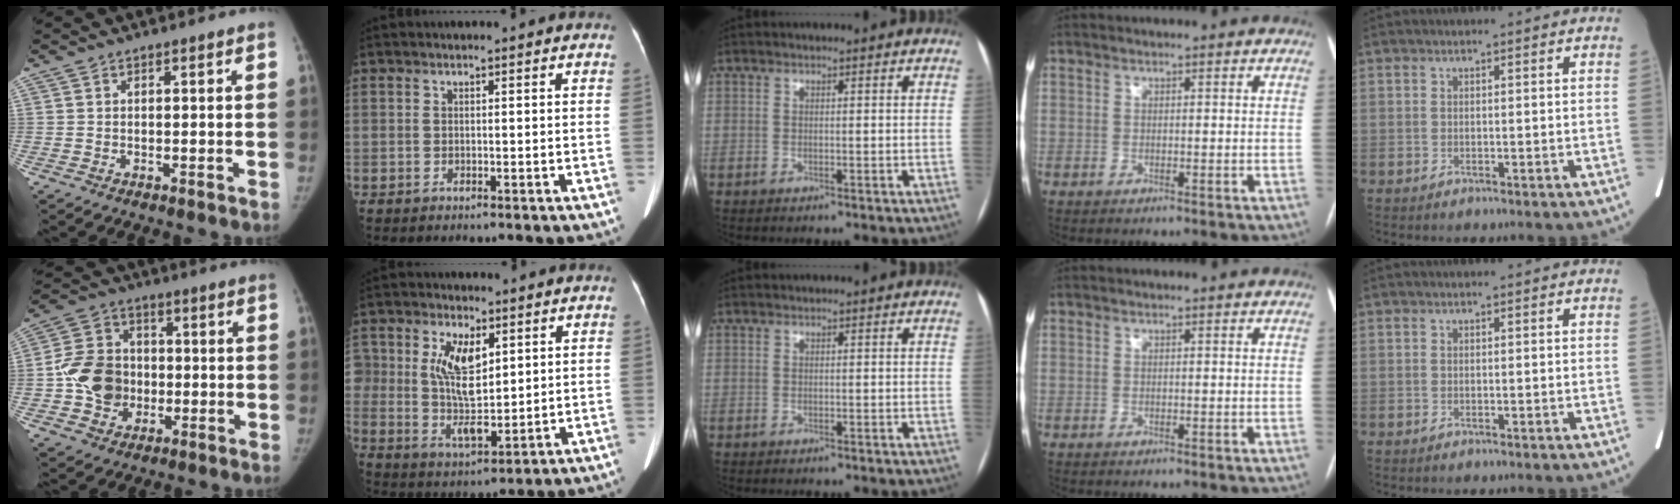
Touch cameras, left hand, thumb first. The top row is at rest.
{"thumb": {"total": 11.7, "force": [-1.6, 9.9, 6.1], "torque": [-0.084, 0.018, -0.034]}, "index": {"total": 9.7, "force": [2.2, 5.1, 7.9], "torque": [-0.156, 0.006, 0.048]}}